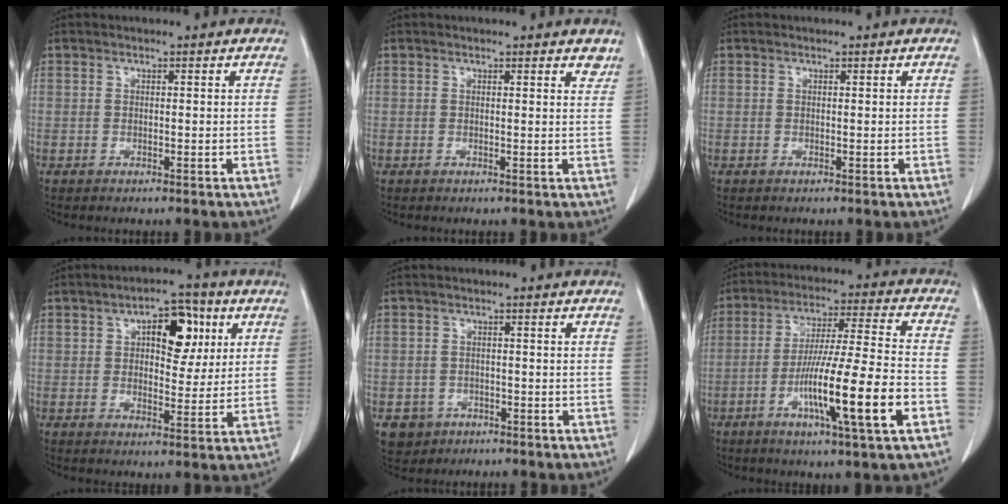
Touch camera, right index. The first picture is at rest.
{"total": 2.4, "force": [2.2, 0.6, 0.7], "torque": [-0.006, -0.009, 0.012]}
{"total": 0.0}
{"total": 8.8, "force": [3.1, 4.3, 7.0], "torque": [-0.096, 0.022, 0.045]}
{"total": 4.0, "force": [-1.8, 3.5, 0.4], "torque": [-0.005, 0.010, -0.023]}
{"total": 16.1, "force": [-5.9, -0.1, 15.0], "torque": [-0.265, -0.012, -0.100]}